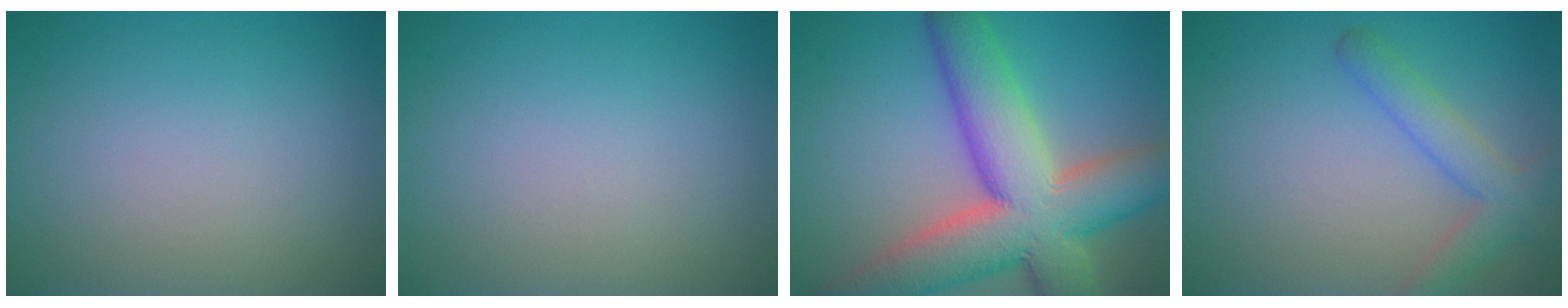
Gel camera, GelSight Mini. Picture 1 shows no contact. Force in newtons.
{"total": 0.0}
{"total": 13.0, "press": 13.0, "slide": 0.9}
{"total": 3.5, "press": 3.5, "slide": 0.3}